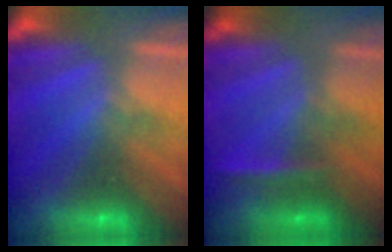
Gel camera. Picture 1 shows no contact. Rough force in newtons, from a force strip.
{"total": 2.3}